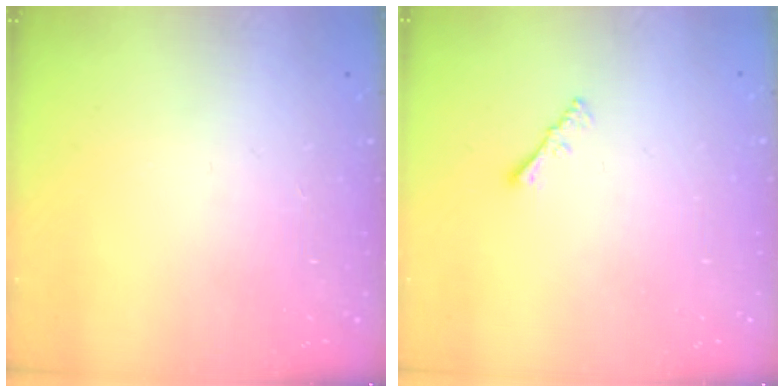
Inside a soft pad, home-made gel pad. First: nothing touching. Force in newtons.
{"total": 1.3, "press": 1.3, "slide": 0.4}